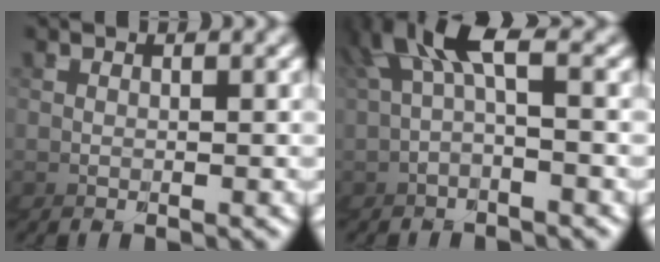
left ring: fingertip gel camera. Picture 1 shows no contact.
{"total": 2.5, "force": [0.5, 1.1, 2.2], "torque": [-0.076, 0.008, 0.009]}